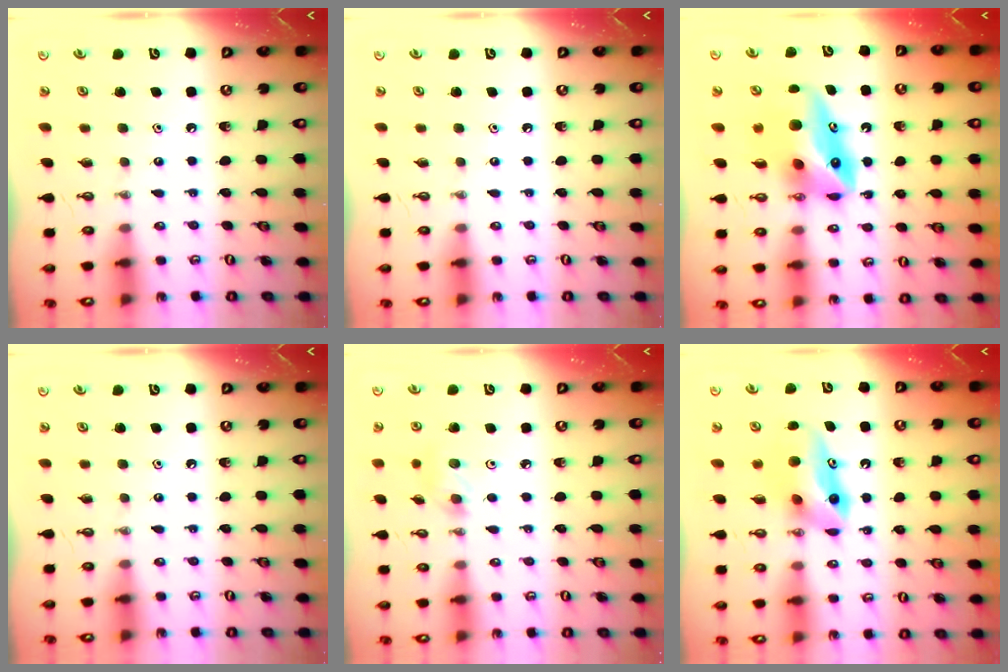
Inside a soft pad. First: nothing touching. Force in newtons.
{"total": 0.0}
{"total": 10.9, "press": 10.8, "slide": 1.6}
{"total": 0.0}
{"total": 4.9, "press": 4.8, "slide": 0.7}
{"total": 9.2, "press": 8.5, "slide": 3.6}